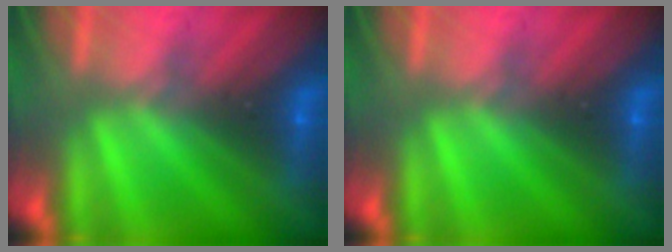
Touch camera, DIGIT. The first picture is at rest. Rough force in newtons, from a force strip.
{"total": 0.0}